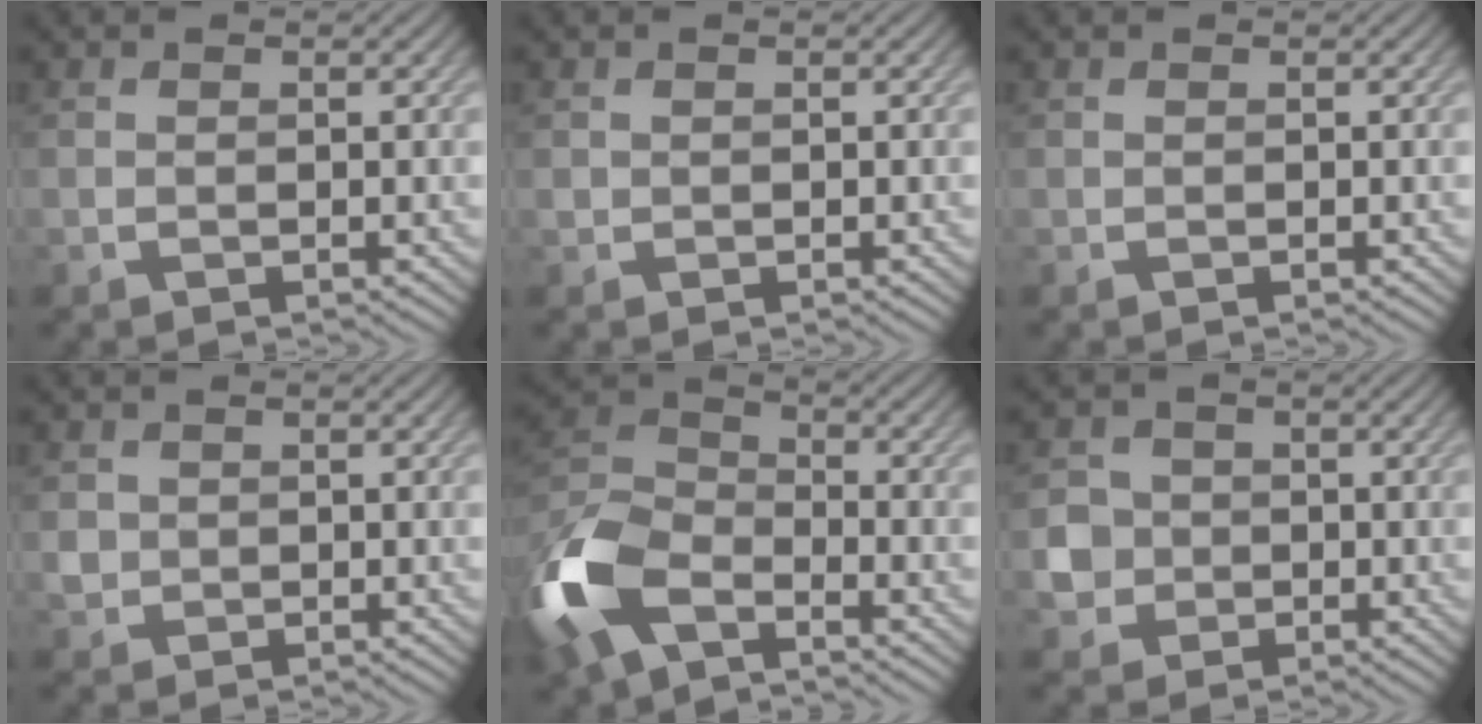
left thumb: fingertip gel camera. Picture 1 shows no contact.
{"total": 0.6, "force": [0.0, 0.6, -0.1], "torque": [0.001, -0.002, -0.002]}
{"total": 0.0}
{"total": 1.7, "force": [0.2, 1.7, 0.2], "torque": [-0.009, -0.002, 0.000]}
{"total": 13.7, "force": [-7.1, 7.4, 9.1], "torque": [-0.242, -0.017, -0.153]}
{"total": 4.4, "force": [-0.7, 4.2, 0.9], "torque": [-0.025, -0.004, -0.033]}